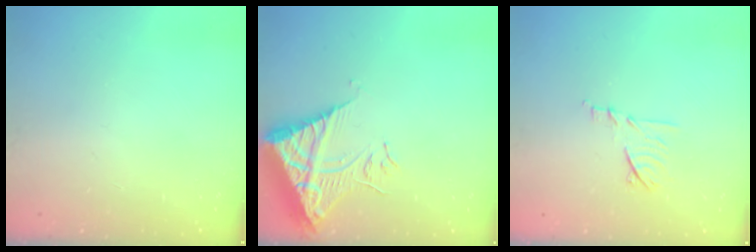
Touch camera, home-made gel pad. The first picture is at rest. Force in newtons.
{"total": 11.6, "press": 11.5, "slide": 1.1}
{"total": 8.2, "press": 8.2, "slide": 0.8}